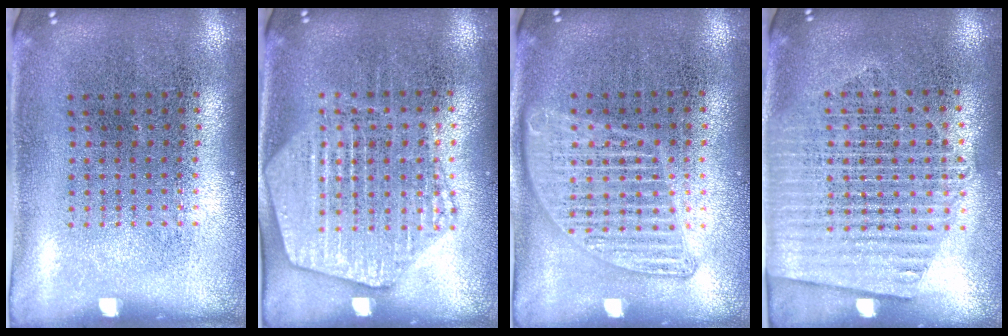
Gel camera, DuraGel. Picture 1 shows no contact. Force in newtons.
{"total": 1.9, "press": 1.8, "slide": 0.5}
{"total": 1.3, "press": 1.3, "slide": 0.2}
{"total": 1.6, "press": 1.5, "slide": 0.7}